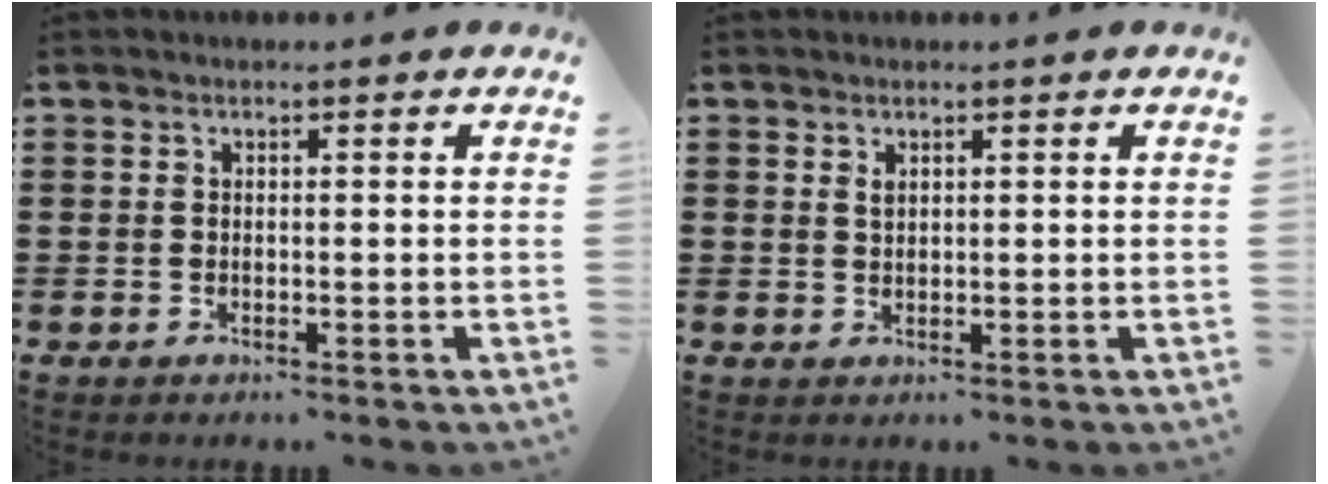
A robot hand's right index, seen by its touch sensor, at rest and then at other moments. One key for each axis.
{"total": 1.0, "fx": 0.6, "fy": 0.6, "fz": 0.6, "tx": -0.014, "ty": 0.003, "tz": 0.010}